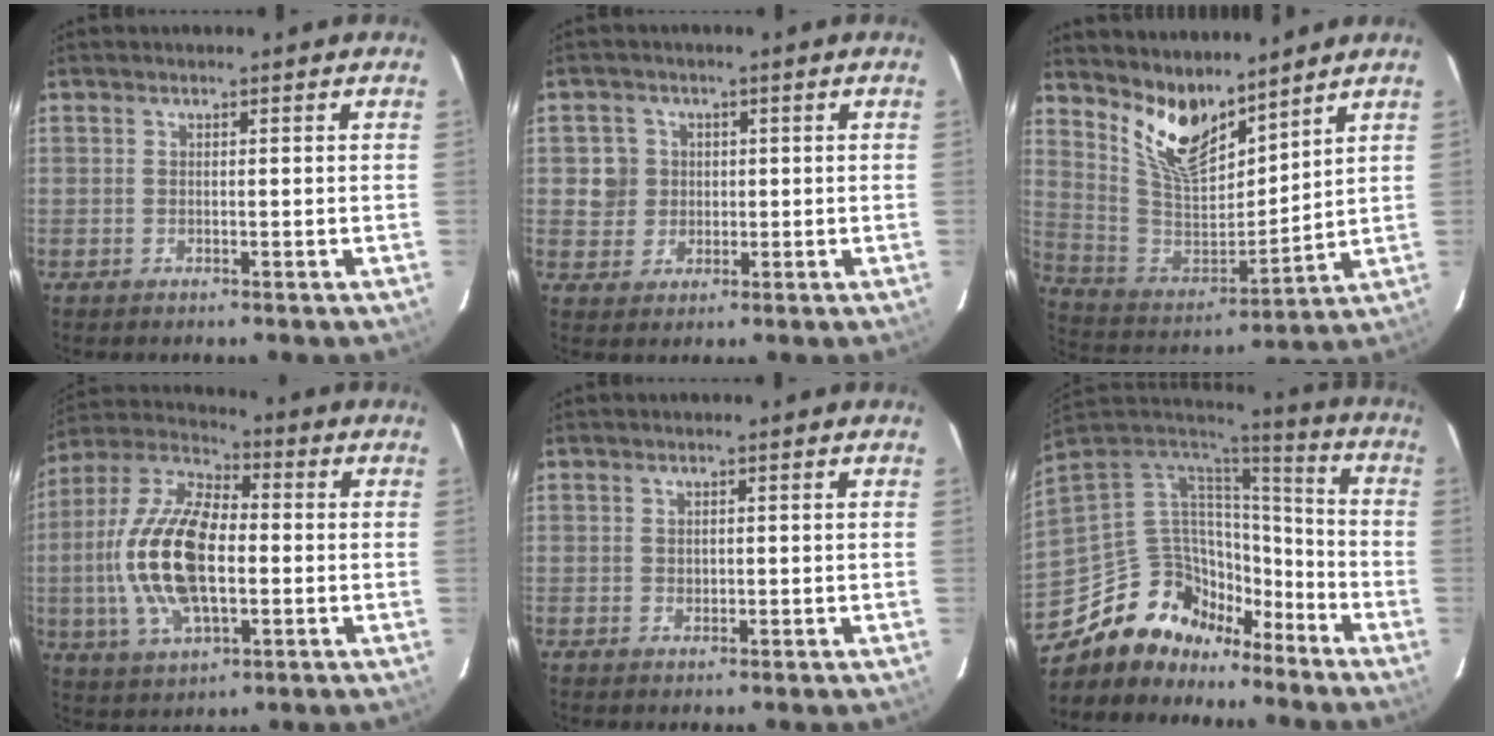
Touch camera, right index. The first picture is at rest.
{"total": 4.5, "force": [0.6, 4.5, 0.5], "torque": [0.001, 0.014, 0.013]}
{"total": 13.1, "force": [10.1, 4.8, 6.8], "torque": [-0.138, -0.016, 0.204]}
{"total": 18.8, "force": [-1.7, 9.0, 16.4], "torque": [-0.340, 0.007, -0.033]}
{"total": 0.8, "force": [0.1, 0.8, 0.3], "torque": [-0.002, 0.001, 0.004]}
{"total": 17.2, "force": [-11.9, 10.7, 6.5], "torque": [-0.143, 0.030, -0.195]}